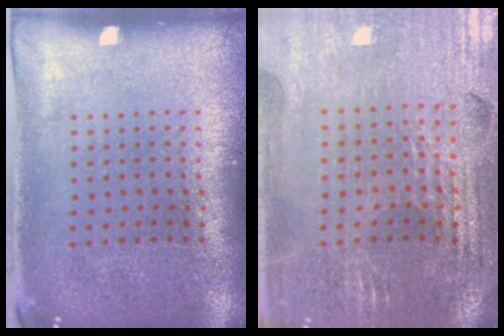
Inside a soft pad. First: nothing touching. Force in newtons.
{"total": 2.8, "press": 2.8, "slide": 0.4}